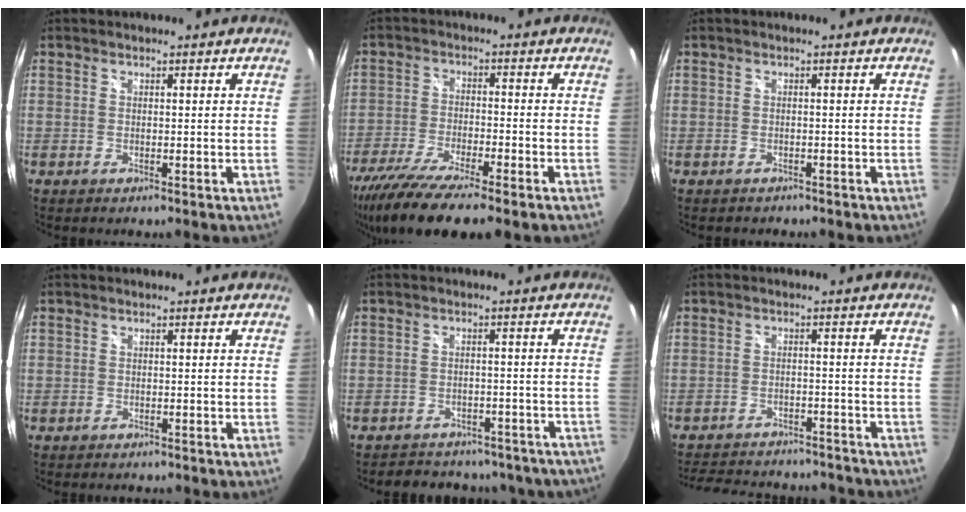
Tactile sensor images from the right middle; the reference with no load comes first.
{"total": 14.4, "force": [-11.0, 1.7, 9.1], "torque": [-0.189, -0.047, -0.192]}
{"total": 1.7, "force": [-1.4, 0.9, 0.4], "torque": [-0.010, -0.004, -0.018]}
{"total": 1.1, "force": [-0.9, 0.6, 0.0], "torque": [-0.006, 0.005, -0.013]}
{"total": 17.3, "force": [-14.7, 7.4, 5.3], "torque": [-0.105, 0.027, -0.161]}
{"total": 18.5, "force": [-16.0, 6.3, 6.8], "torque": [-0.143, 0.013, -0.206]}